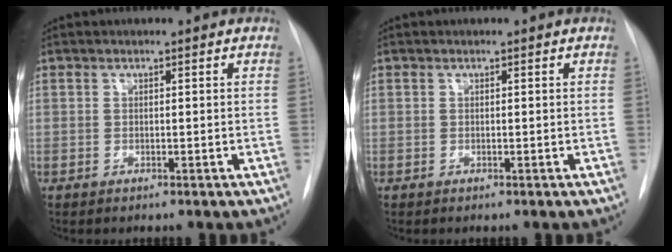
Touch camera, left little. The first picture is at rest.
{"total": 0.0}